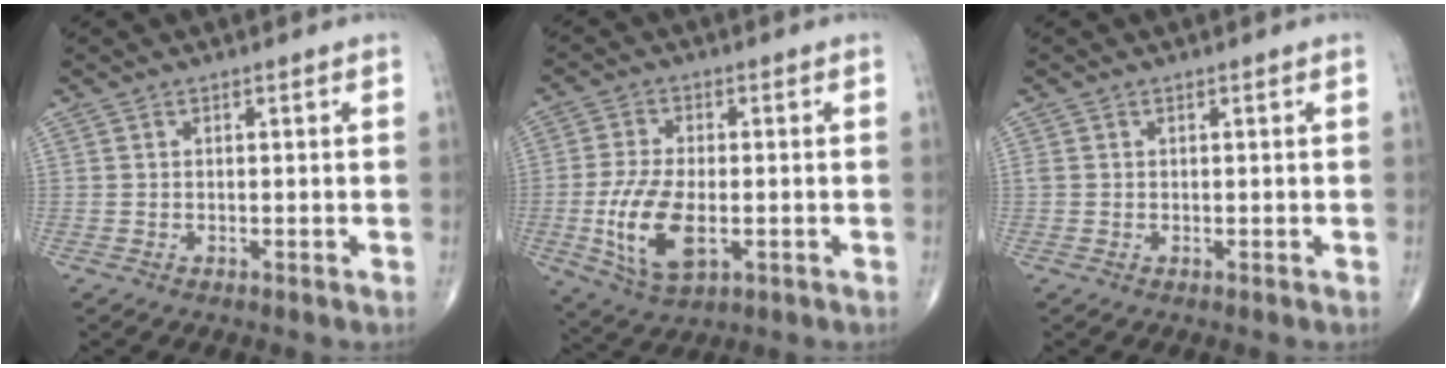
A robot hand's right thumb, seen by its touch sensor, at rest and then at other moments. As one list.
[{"total": 11.7, "force": [-2.5, 5.8, 9.8], "torque": [-0.198, -0.005, -0.039]}, {"total": 0.7, "force": [0.1, 0.6, 0.3], "torque": [-0.003, 0.005, 0.003]}]